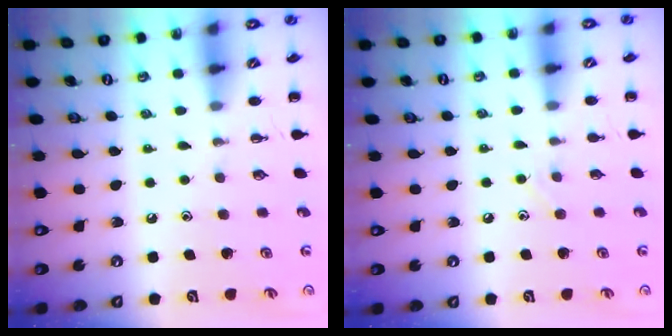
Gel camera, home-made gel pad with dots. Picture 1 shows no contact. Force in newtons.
{"total": 4.0, "press": 3.8, "slide": 1.3}